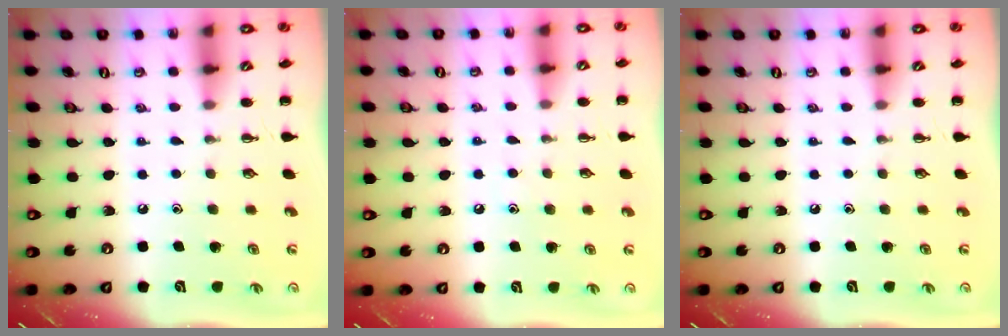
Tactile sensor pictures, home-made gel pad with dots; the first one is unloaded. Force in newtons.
{"total": 5.8, "press": 5.6, "slide": 1.5}
{"total": 0.0}